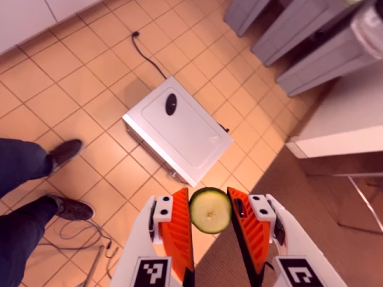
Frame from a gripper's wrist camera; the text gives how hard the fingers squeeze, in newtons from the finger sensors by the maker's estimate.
{"total": 6.3, "left": 6.0, "right": 6.6}